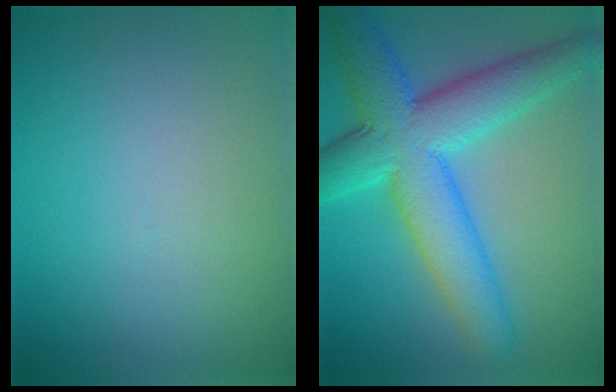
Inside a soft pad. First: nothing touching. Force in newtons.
{"total": 9.5, "press": 9.5, "slide": 0.1}